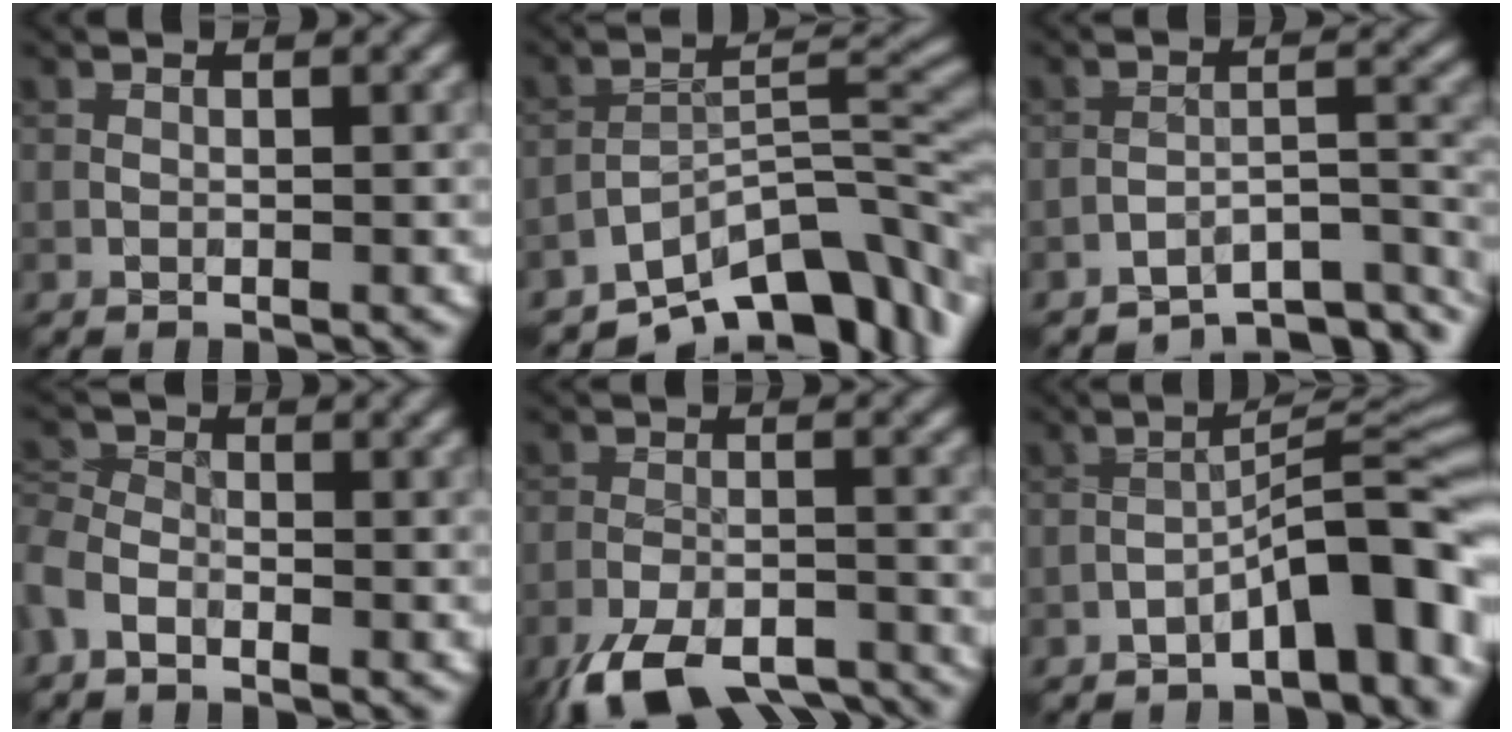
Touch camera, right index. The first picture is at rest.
{"total": 10.1, "force": [-7.8, 3.5, 5.4], "torque": [-0.057, 0.003, -0.143]}
{"total": 7.5, "force": [-6.9, 1.5, 2.5], "torque": [-0.027, -0.006, -0.104]}
{"total": 2.6, "force": [-1.7, 1.4, 1.4], "torque": [-0.030, 0.000, -0.050]}
{"total": 10.2, "force": [-8.2, 3.6, 4.9], "torque": [-0.081, -0.032, -0.125]}
{"total": 6.9, "force": [-4.0, 1.6, 5.4], "torque": [-0.072, 0.027, -0.065]}